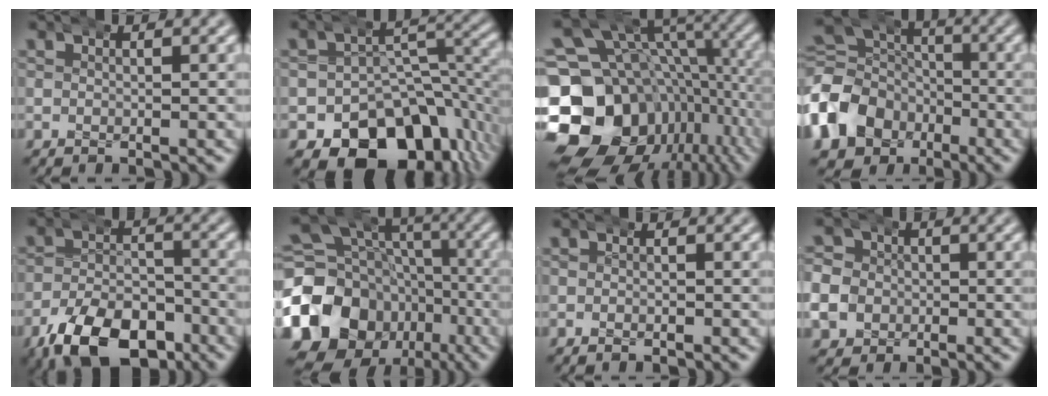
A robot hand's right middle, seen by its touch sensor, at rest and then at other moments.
{"total": 13.5, "force": [-6.6, 9.4, 7.1], "torque": [-0.108, -0.045, -0.091]}
{"total": 24.7, "force": [-5.6, 19.9, 13.4], "torque": [-0.238, -0.088, -0.076]}
{"total": 11.2, "force": [-2.6, 9.9, 4.5], "torque": [-0.095, -0.033, -0.041]}
{"total": 10.1, "force": [-6.4, 5.5, 5.5], "torque": [-0.079, -0.030, -0.098]}
{"total": 21.4, "force": [-4.3, 18.7, 9.5], "torque": [-0.185, -0.055, -0.074]}
{"total": 0.7, "force": [-0.6, 0.3, 0.3], "torque": [-0.006, 0.000, -0.010]}
{"total": 5.6, "force": [-0.7, 5.3, 1.7], "torque": [-0.036, -0.011, -0.015]}